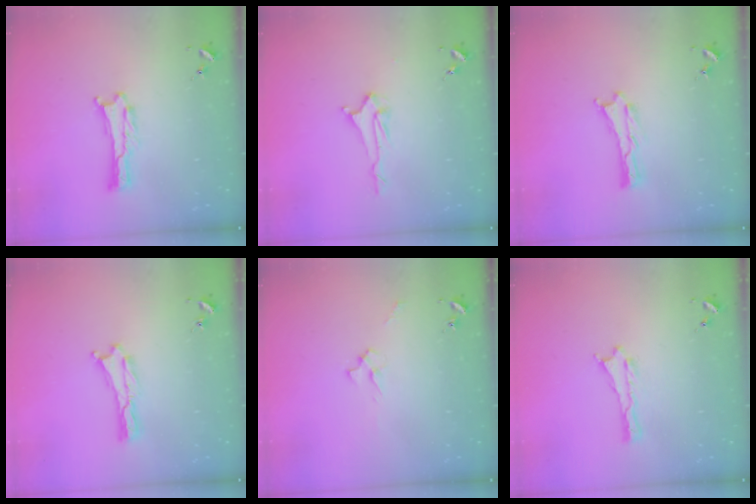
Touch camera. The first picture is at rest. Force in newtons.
{"total": 2.0, "press": 2.0, "slide": 0.4}
{"total": 0.0}
{"total": 0.0}
{"total": 2.4, "press": 2.4, "slide": 0.4}
{"total": 0.0}